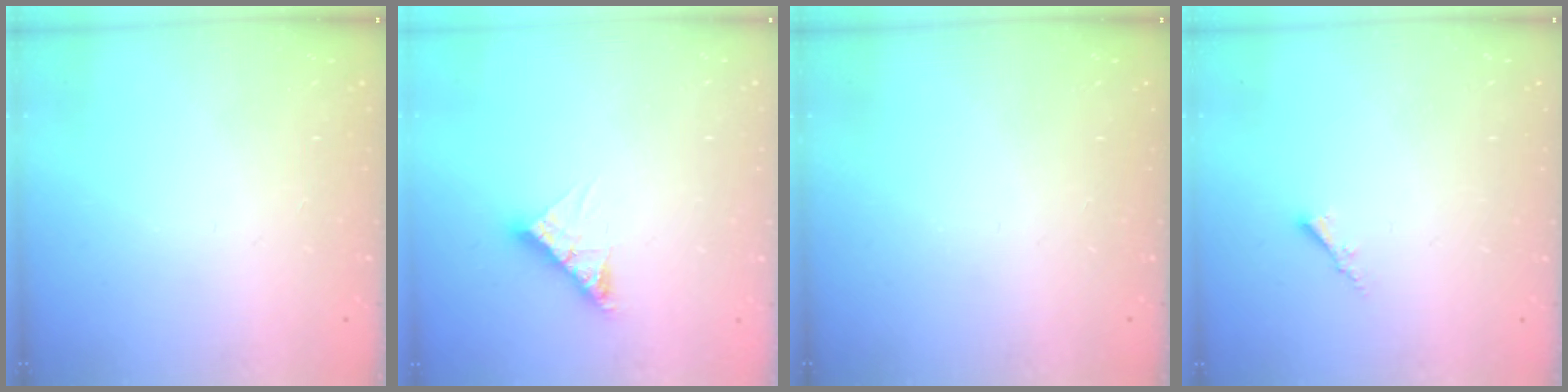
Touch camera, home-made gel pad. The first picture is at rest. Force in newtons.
{"total": 9.6, "press": 9.5, "slide": 0.9}
{"total": 0.0}
{"total": 1.7, "press": 1.6, "slide": 0.4}